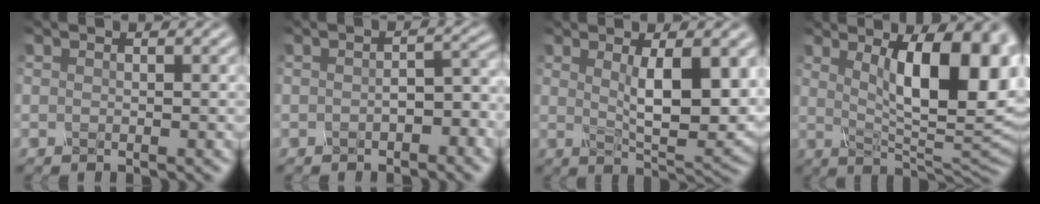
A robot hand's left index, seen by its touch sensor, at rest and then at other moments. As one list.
[{"total": 2.5, "force": [-1.0, 1.2, 2.0], "torque": [-0.030, 0.004, -0.016]}, {"total": 7.6, "force": [1.5, 2.2, 7.1], "torque": [-0.109, -0.009, 0.033]}, {"total": 12.9, "force": [3.4, 4.4, 11.6], "torque": [-0.133, 0.000, 0.051]}]